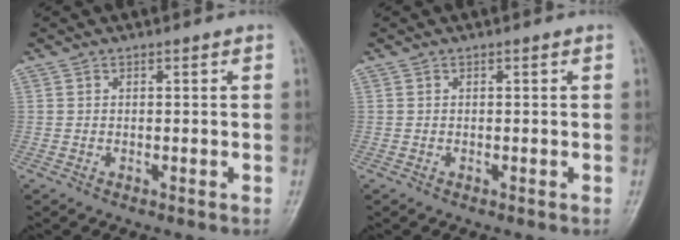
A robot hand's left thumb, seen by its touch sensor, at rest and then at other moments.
{"total": 0.0}